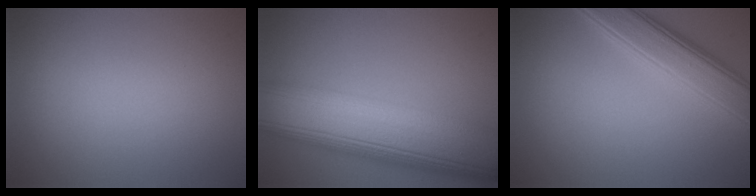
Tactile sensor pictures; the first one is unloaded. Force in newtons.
{"total": 13.7, "press": 13.7, "slide": 0.7}
{"total": 5.3, "press": 5.3, "slide": 0.3}